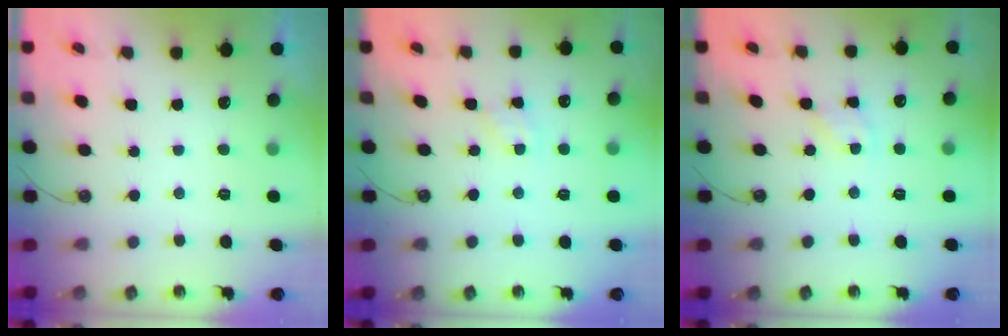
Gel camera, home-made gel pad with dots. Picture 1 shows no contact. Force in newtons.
{"total": 2.1, "press": 2.1, "slide": 0.3}
{"total": 3.0, "press": 3.0, "slide": 0.4}